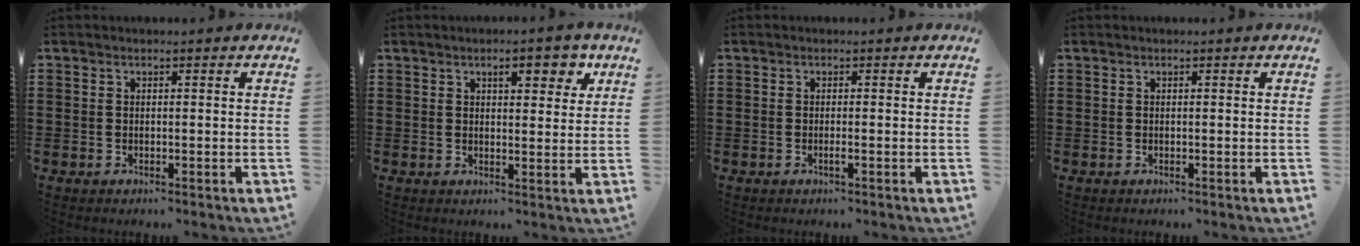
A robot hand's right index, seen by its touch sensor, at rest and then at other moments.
{"total": 4.7, "force": [2.6, 1.7, 3.5], "torque": [-0.044, -0.003, 0.037]}
{"total": 0.7, "force": [-0.3, 0.0, 0.6], "torque": [-0.011, -0.003, -0.006]}
{"total": 0.0}